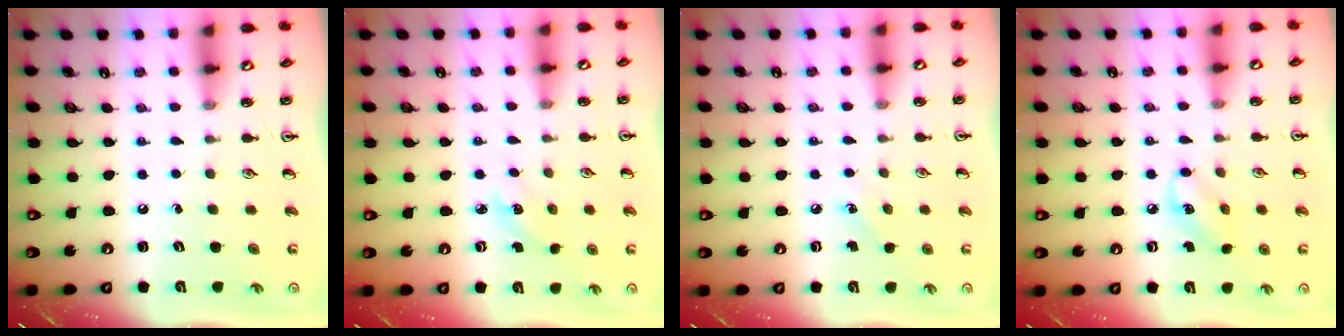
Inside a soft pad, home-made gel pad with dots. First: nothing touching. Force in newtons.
{"total": 2.1, "press": 2.0, "slide": 0.8}
{"total": 3.6, "press": 3.4, "slide": 1.3}
{"total": 4.5, "press": 4.4, "slide": 0.8}